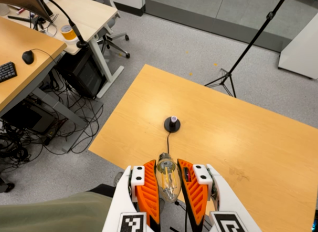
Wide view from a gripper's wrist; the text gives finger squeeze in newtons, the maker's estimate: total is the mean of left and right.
{"total": 20.5, "left": 22.1, "right": 18.9}